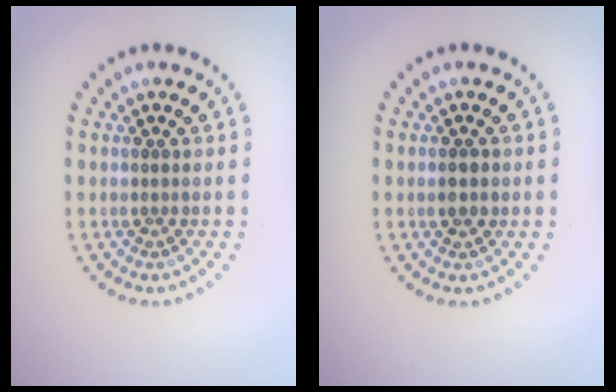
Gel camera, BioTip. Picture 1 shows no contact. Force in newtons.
{"total": 1.7, "press": 1.7, "slide": 0.0}